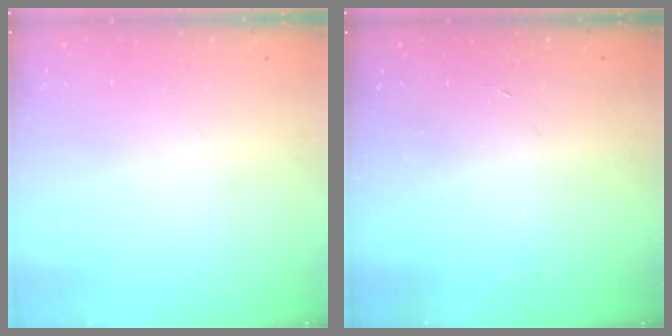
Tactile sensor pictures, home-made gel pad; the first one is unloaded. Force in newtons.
{"total": 3.4, "press": 3.4, "slide": 0.3}